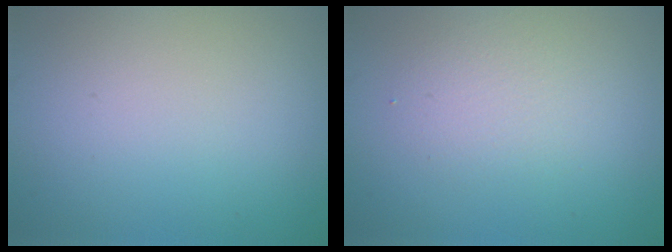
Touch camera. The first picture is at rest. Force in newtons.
{"total": 2.2, "press": 2.2, "slide": 0.1}